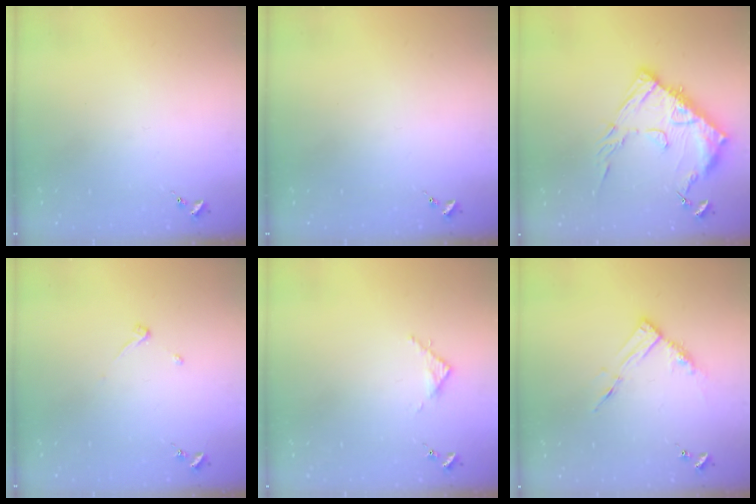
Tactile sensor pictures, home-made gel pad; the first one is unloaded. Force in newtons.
{"total": 0.0}
{"total": 15.8, "press": 15.7, "slide": 1.6}
{"total": 3.2, "press": 3.2, "slide": 0.5}
{"total": 2.8, "press": 2.8, "slide": 0.4}
{"total": 8.8, "press": 8.8, "slide": 0.6}